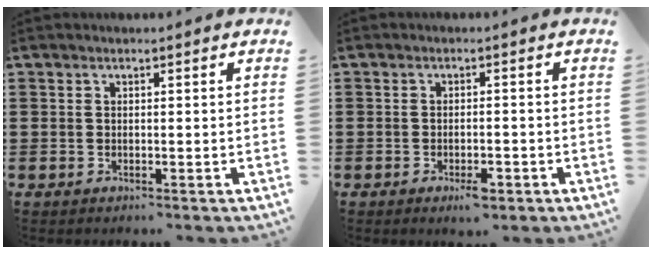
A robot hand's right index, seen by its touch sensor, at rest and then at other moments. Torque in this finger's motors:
{"motor_torque": [0.09, 0.13, 0.10, 0.04]}